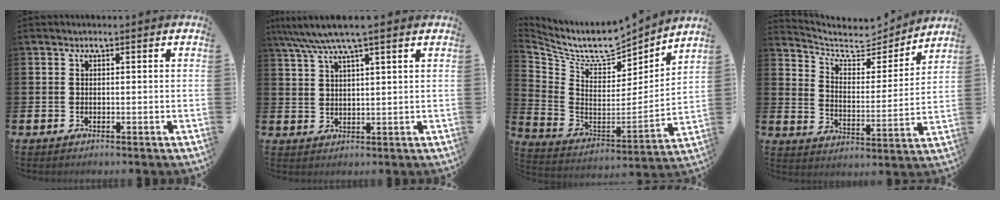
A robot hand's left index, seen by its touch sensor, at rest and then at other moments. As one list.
[{"total": 6.1, "force": [4.7, 0.6, 3.7], "torque": [-0.086, -0.007, 0.084]}, {"total": 8.1, "force": [6.6, 3.0, 3.5], "torque": [-0.107, -0.047, 0.109]}, {"total": 6.9, "force": [6.1, 2.5, 1.8], "torque": [-0.059, -0.055, 0.099]}]